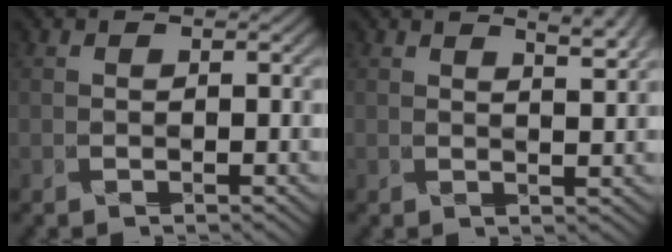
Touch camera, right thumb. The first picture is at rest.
{"total": 2.8, "force": [2.2, 0.0, 1.6], "torque": [-0.042, 0.000, 0.040]}